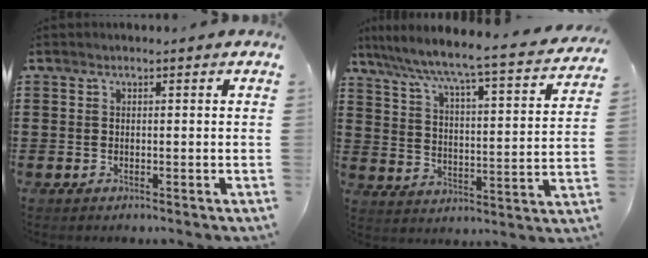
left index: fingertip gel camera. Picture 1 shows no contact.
{"total": 4.7, "force": [4.2, -0.7, 2.1], "torque": [-0.065, -0.048, 0.056]}